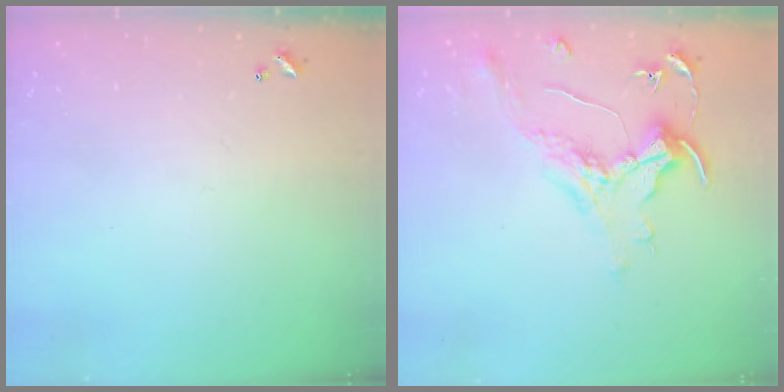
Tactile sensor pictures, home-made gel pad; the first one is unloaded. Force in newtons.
{"total": 1.5, "press": 1.3, "slide": 0.7}